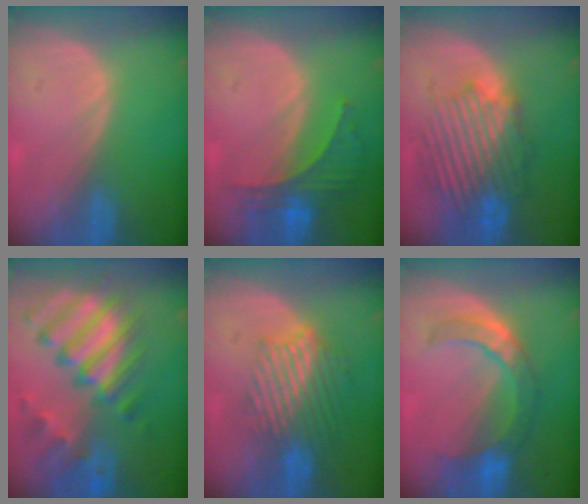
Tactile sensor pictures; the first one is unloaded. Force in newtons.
{"total": 5.8, "press": 5.7, "slide": 0.5}
{"total": 10.0, "press": 9.6, "slide": 2.7}
{"total": 11.4, "press": 9.9, "slide": 5.8}
{"total": 9.4, "press": 8.3, "slide": 4.3}
{"total": 7.5, "press": 7.3, "slide": 1.8}